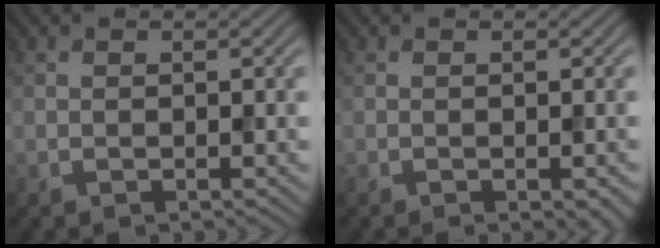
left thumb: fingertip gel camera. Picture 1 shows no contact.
{"total": 2.1, "force": [-1.2, 0.5, 1.7], "torque": [-0.019, 0.002, -0.014]}